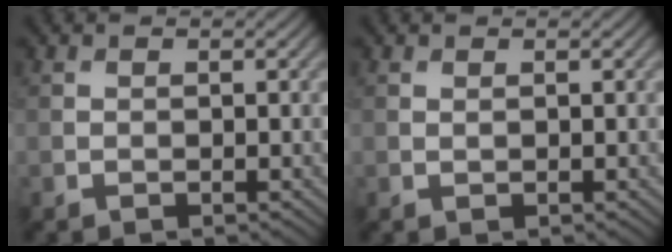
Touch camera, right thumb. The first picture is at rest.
{"total": 0.0}